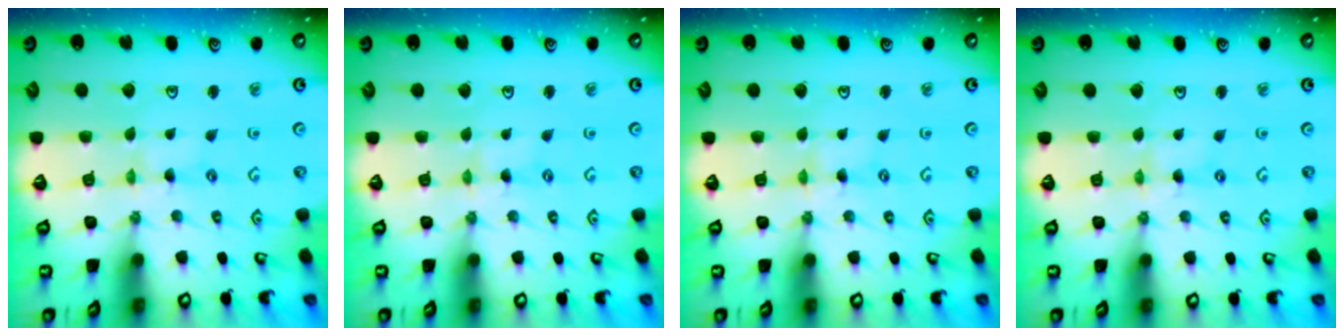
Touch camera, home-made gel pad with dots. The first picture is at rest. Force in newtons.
{"total": 0.0}
{"total": 0.6, "press": 0.6, "slide": 0.2}
{"total": 0.7, "press": 0.7, "slide": 0.2}